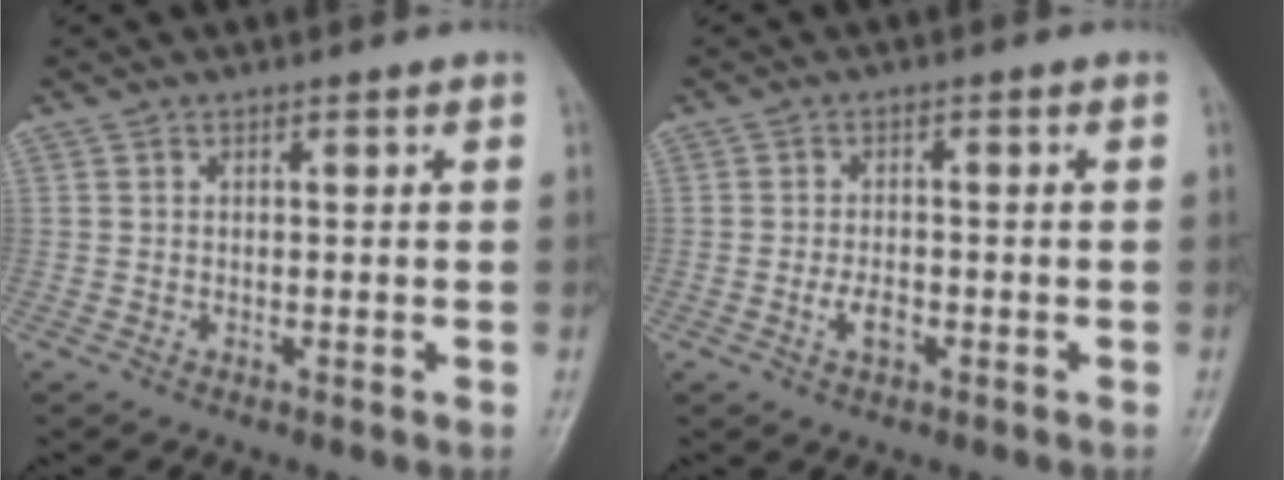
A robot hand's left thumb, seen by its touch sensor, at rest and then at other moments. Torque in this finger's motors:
{"motor_torque": [-0.19, 0.39, 0.36, 0.09, 0.02]}